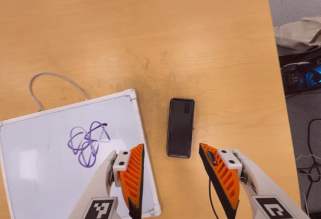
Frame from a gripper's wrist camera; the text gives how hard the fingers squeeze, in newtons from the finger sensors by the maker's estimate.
{"total": 0.0}